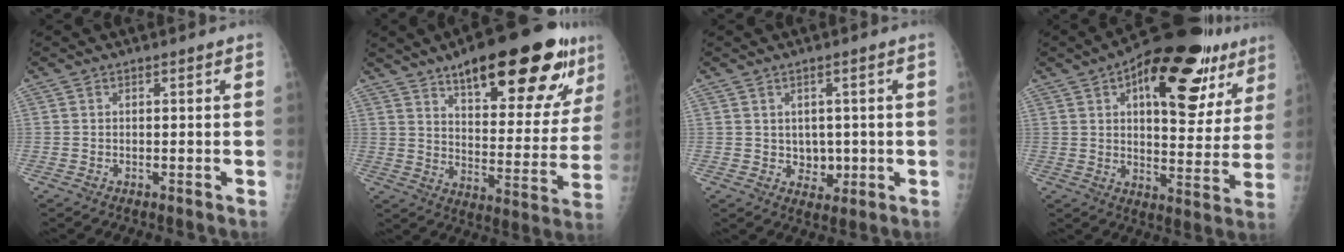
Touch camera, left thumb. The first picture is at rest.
{"total": 26.6, "force": [16.0, 9.1, 19.2], "torque": [-0.230, -0.047, 0.231]}
{"total": 4.2, "force": [0.0, 3.3, 2.6], "torque": [-0.013, -0.003, 0.009]}
{"total": 25.6, "force": [12.8, 11.5, 19.0], "torque": [-0.225, -0.012, 0.178]}